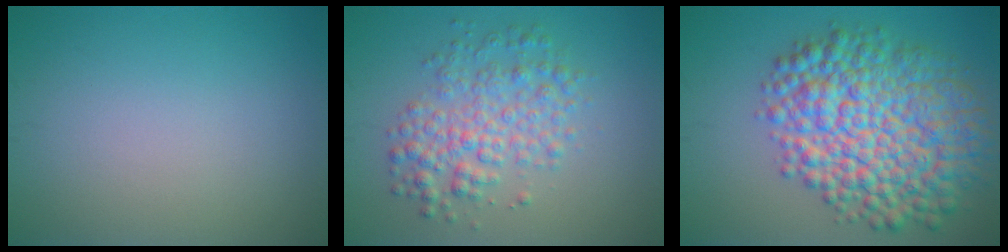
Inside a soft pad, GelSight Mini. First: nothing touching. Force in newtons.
{"total": 4.4, "press": 4.4, "slide": 0.0}
{"total": 11.6, "press": 11.6, "slide": 0.3}